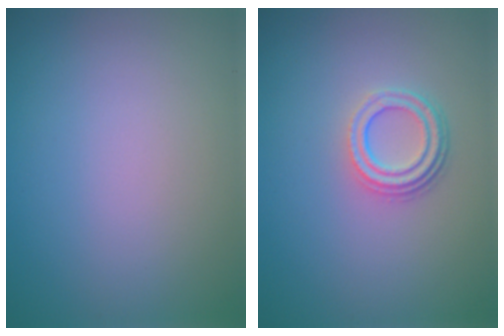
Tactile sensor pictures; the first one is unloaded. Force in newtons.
{"total": 3.3, "press": 2.4, "slide": 2.3}